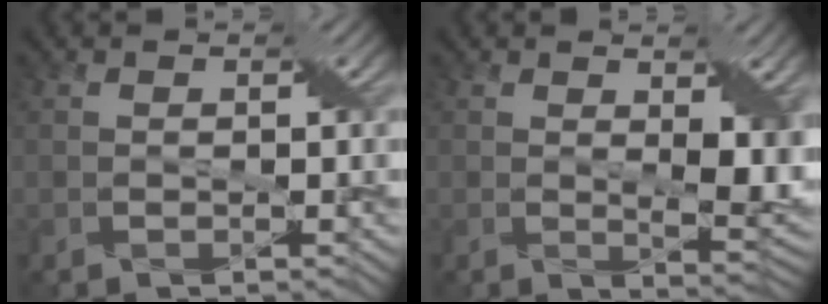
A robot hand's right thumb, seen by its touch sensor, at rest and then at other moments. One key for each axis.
{"total": 5.8, "fx": 1.2, "fy": 2.5, "fz": 5.1, "tx": -0.087, "ty": -0.012, "tz": 0.027}